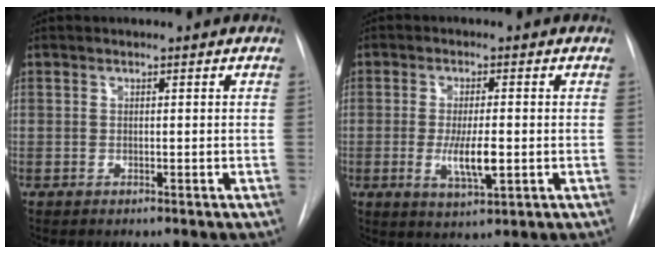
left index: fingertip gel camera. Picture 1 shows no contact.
{"total": 6.0, "force": [-2.0, 1.2, 5.5], "torque": [-0.106, -0.018, -0.030]}